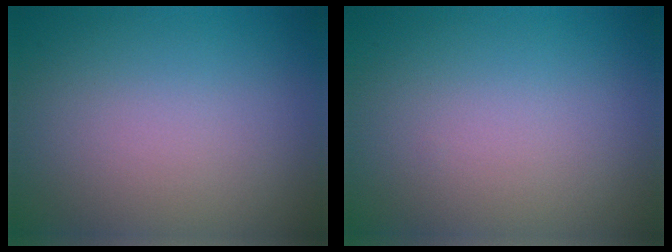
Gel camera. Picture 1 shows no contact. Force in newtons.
{"total": 0.0}